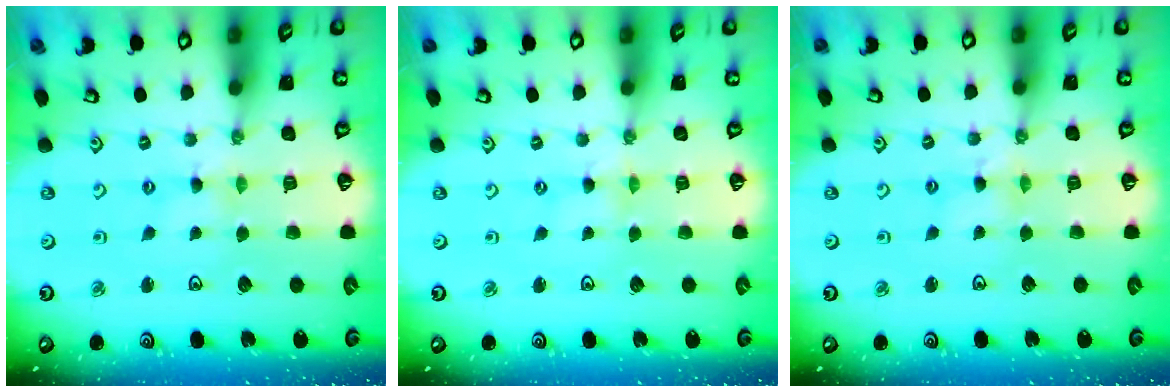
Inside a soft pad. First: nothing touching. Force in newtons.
{"total": 0.0}
{"total": 3.6, "press": 3.6, "slide": 0.4}